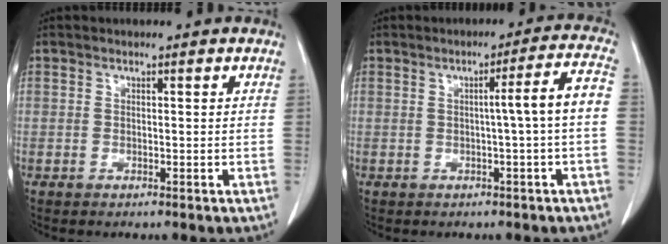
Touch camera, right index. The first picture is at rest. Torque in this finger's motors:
{"motor_torque": [0.88, -0.30, 0.21, 0.08]}